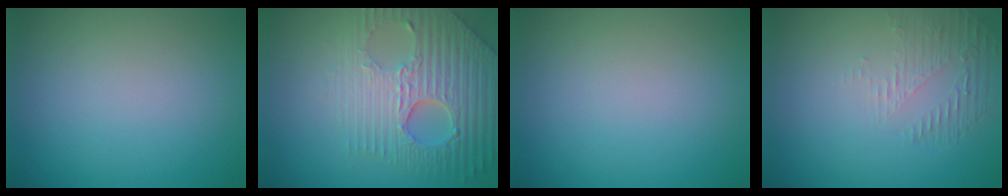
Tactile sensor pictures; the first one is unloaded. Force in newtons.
{"total": 8.2, "press": 5.7, "slide": 5.9}
{"total": 0.0}
{"total": 1.7, "press": 0.6, "slide": 1.6}